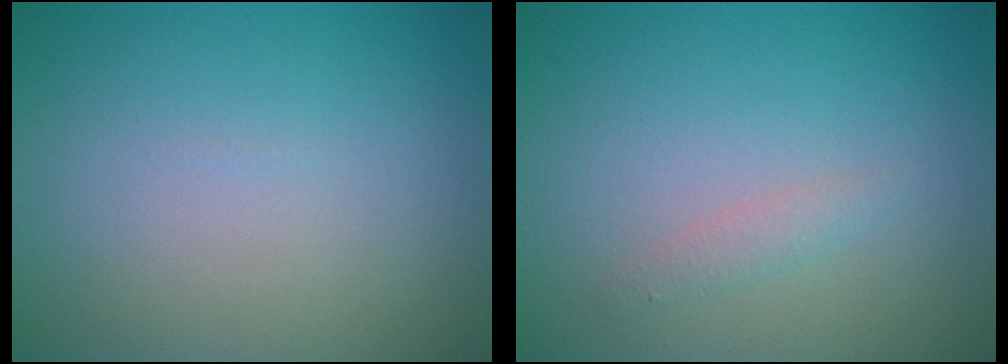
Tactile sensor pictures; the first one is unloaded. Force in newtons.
{"total": 1.1, "press": 1.1, "slide": 0.0}